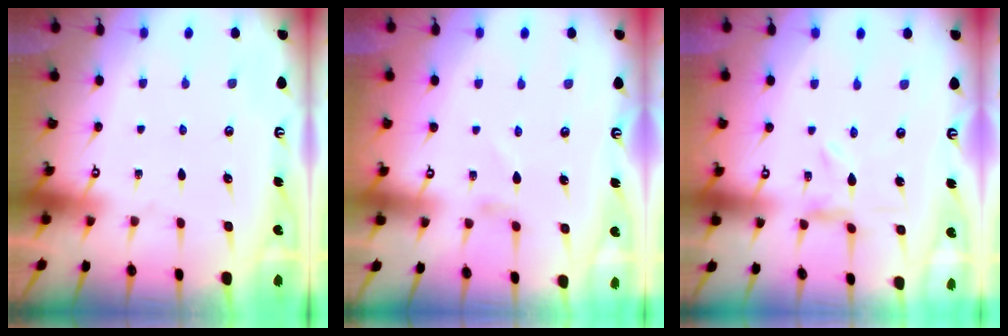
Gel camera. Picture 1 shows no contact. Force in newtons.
{"total": 0.6, "press": 0.6, "slide": 0.3}
{"total": 1.0, "press": 1.0, "slide": 0.2}